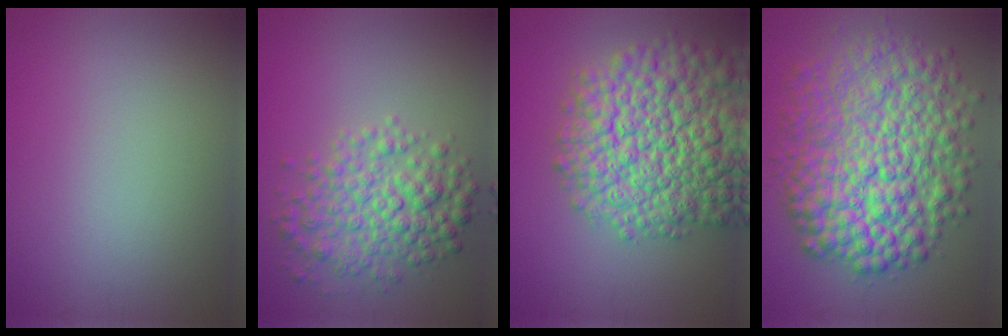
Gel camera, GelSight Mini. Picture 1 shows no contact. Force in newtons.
{"total": 5.4, "press": 5.4, "slide": 0.1}
{"total": 13.2, "press": 13.1, "slide": 0.6}
{"total": 12.0, "press": 12.0, "slide": 0.1}